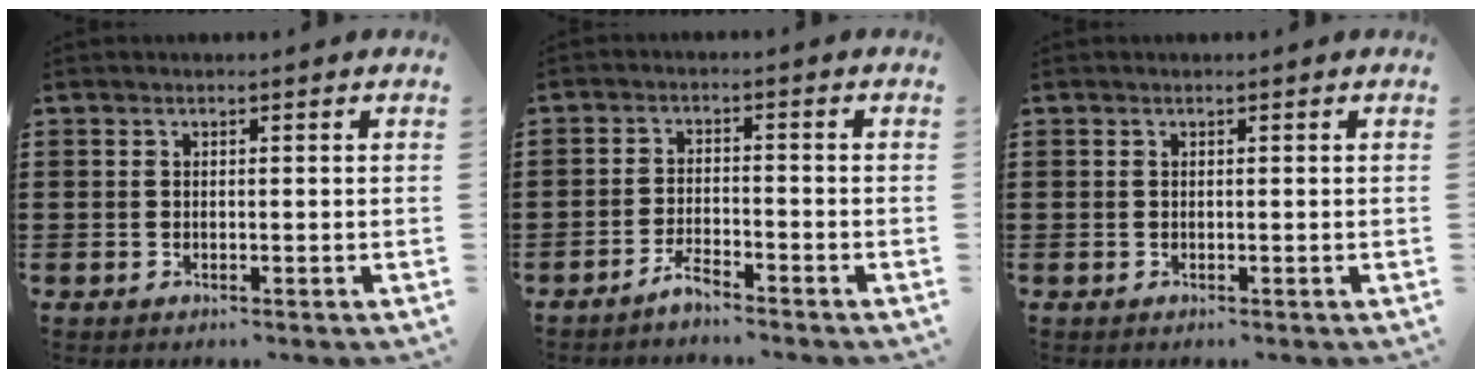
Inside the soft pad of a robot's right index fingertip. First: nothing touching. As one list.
[{"total": 2.9, "force": [-2.8, 0.2, 0.8], "torque": [-0.018, 0.006, -0.055]}, {"total": 0.0}]